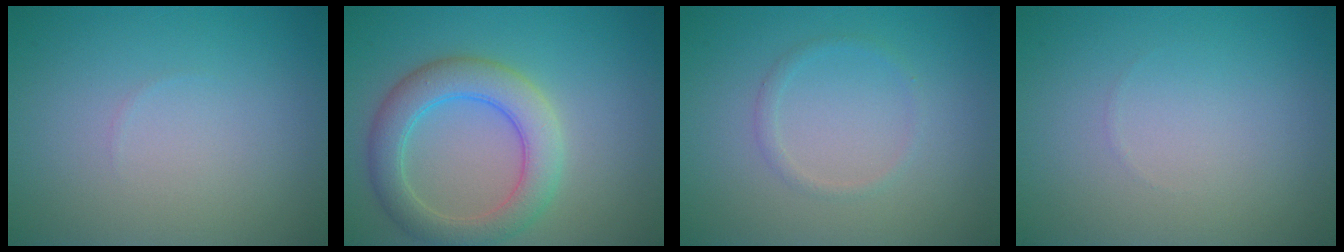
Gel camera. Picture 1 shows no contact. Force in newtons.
{"total": 5.2, "press": 5.2, "slide": 0.2}
{"total": 1.0, "press": 1.0, "slide": 0.0}
{"total": 0.0}